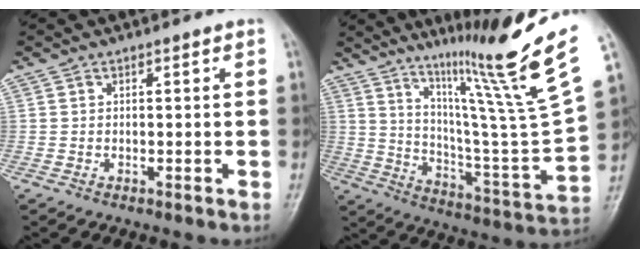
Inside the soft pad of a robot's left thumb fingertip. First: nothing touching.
{"total": 22.9, "force": [14.3, 0.0, 17.9], "torque": [-0.245, -0.079, 0.240]}